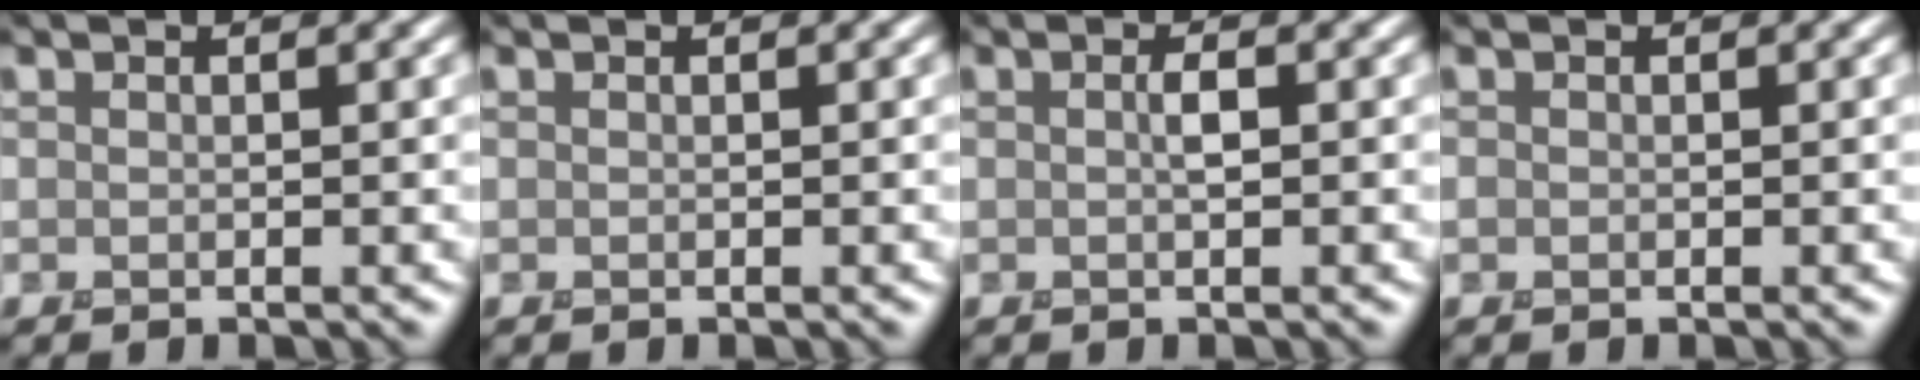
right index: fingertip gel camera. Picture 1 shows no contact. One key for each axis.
{"total": 0.0}
{"total": 1.2, "fx": 0.1, "fy": 0.2, "fz": 1.2, "tx": -0.023, "ty": 0.005, "tz": 0.002}
{"total": 0.0}